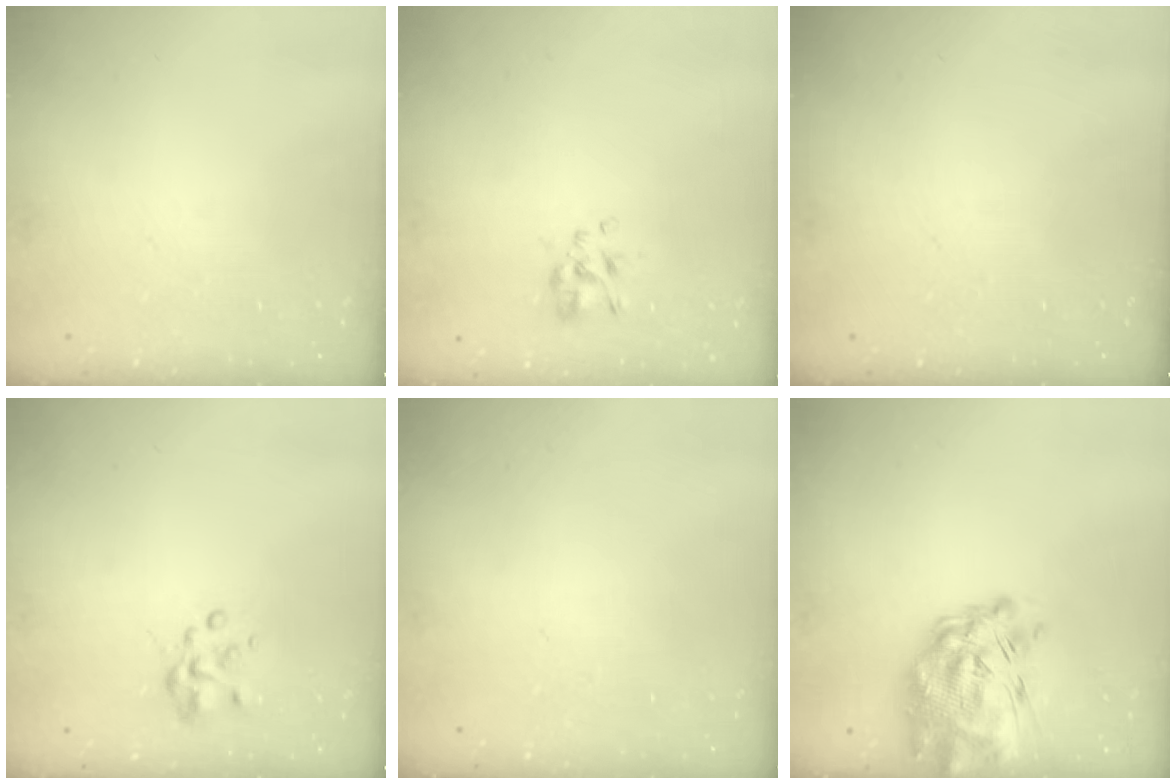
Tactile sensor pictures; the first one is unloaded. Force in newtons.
{"total": 1.9, "press": 1.7, "slide": 0.7}
{"total": 0.0}
{"total": 3.5, "press": 3.4, "slide": 0.7}
{"total": 1.8, "press": 1.8, "slide": 0.2}
{"total": 12.2, "press": 11.2, "slide": 4.7}